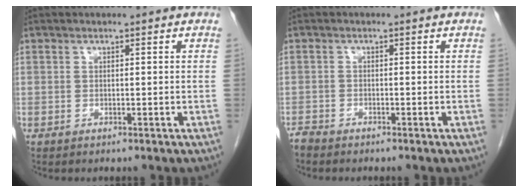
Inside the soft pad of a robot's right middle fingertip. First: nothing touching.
{"total": 1.4, "force": [-1.4, 0.1, 0.1], "torque": [-0.004, -0.004, -0.026]}